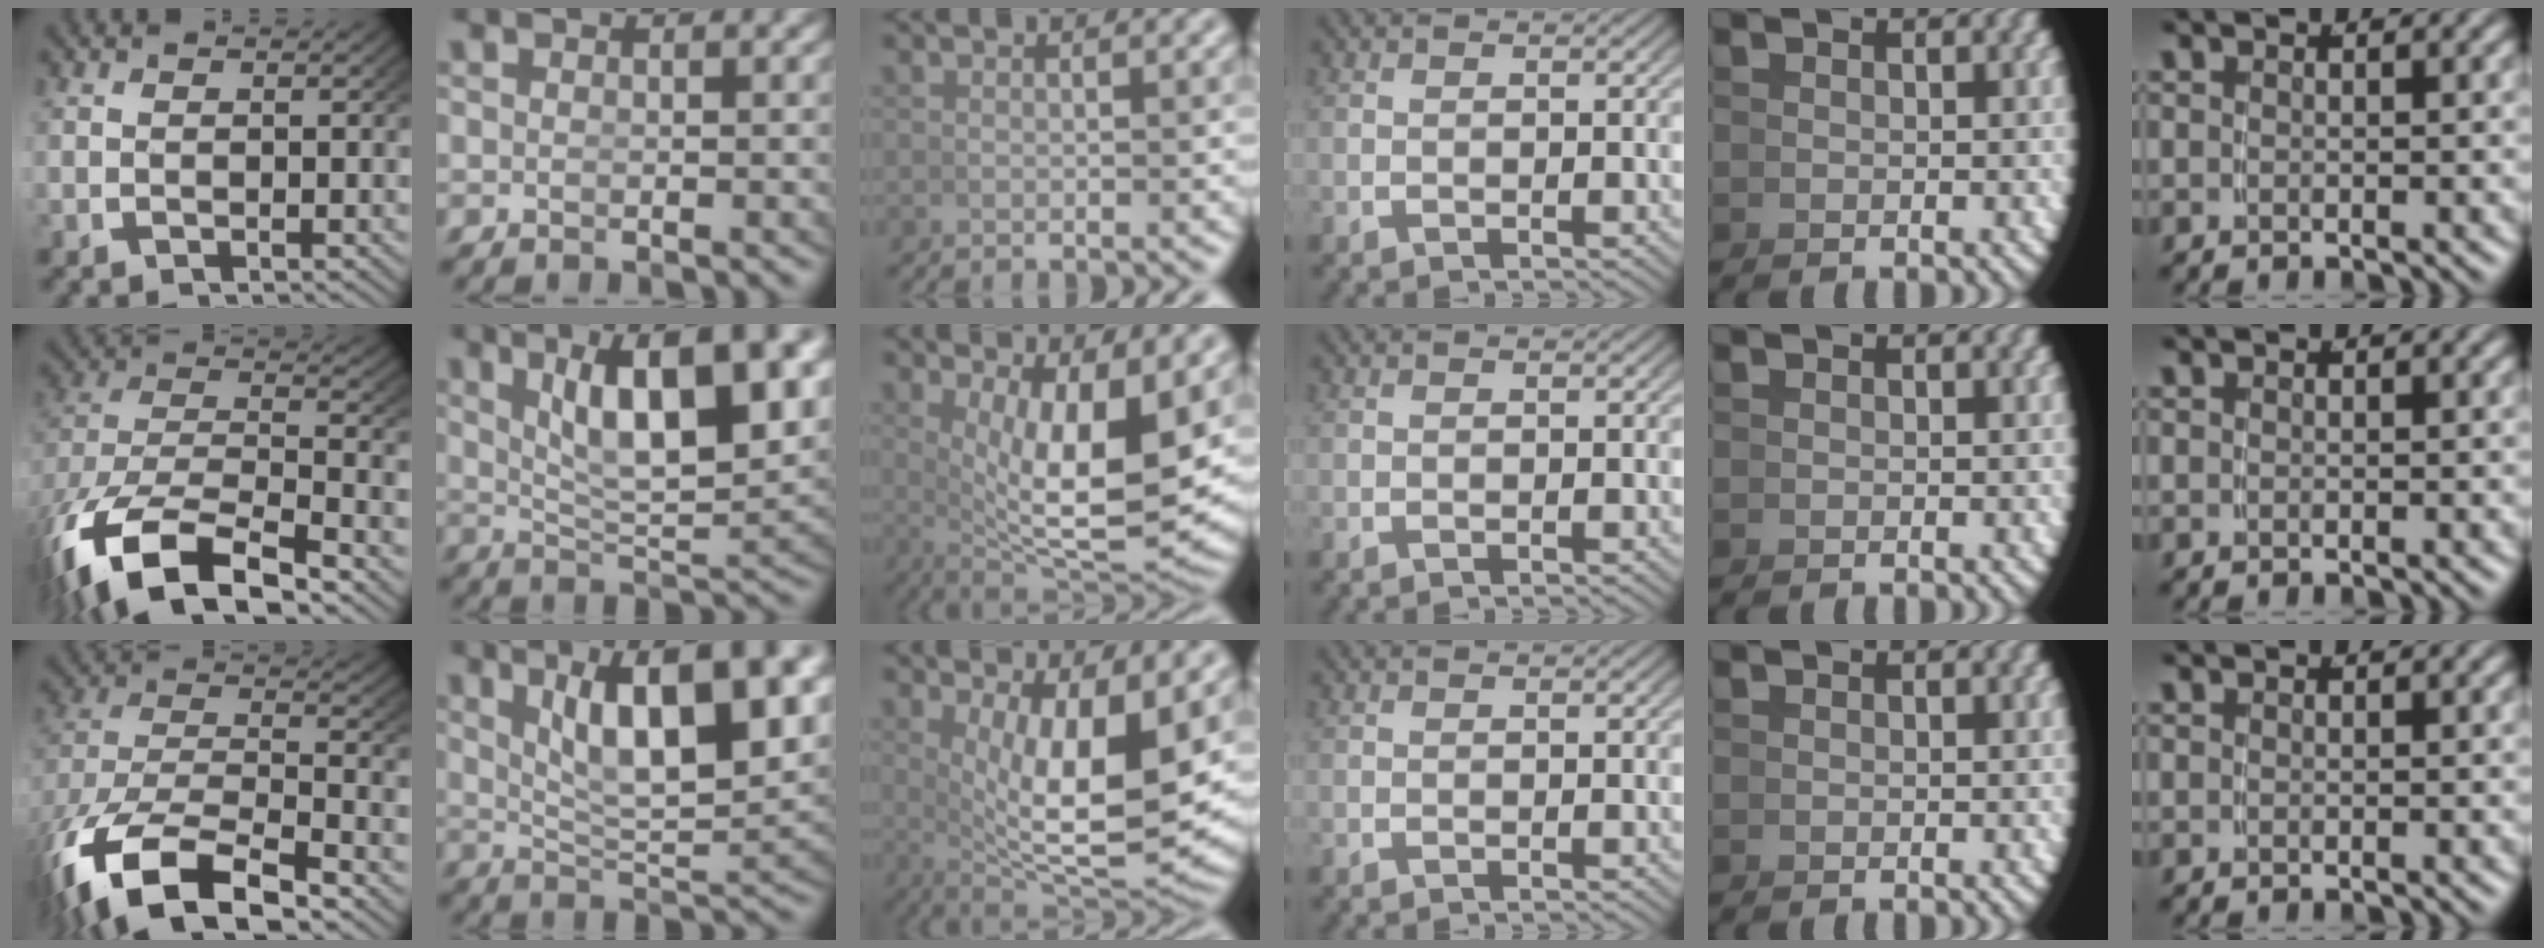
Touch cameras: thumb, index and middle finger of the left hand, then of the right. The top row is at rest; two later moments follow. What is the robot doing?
{"motion": "lift_and_place", "object": "cup"}